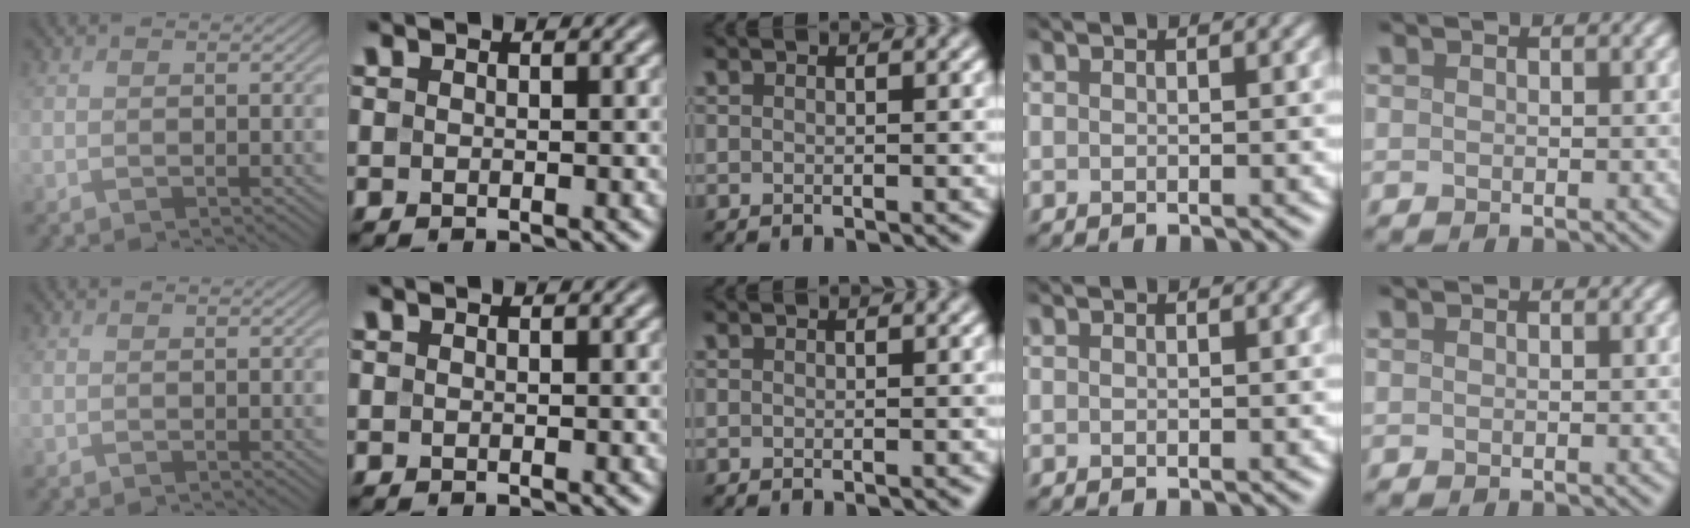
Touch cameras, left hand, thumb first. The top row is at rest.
{}